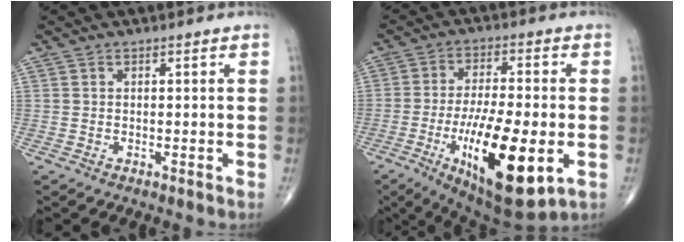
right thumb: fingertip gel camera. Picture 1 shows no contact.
{"total": 19.3, "force": [-5.6, 6.1, 17.4], "torque": [-0.298, -0.007, -0.079]}